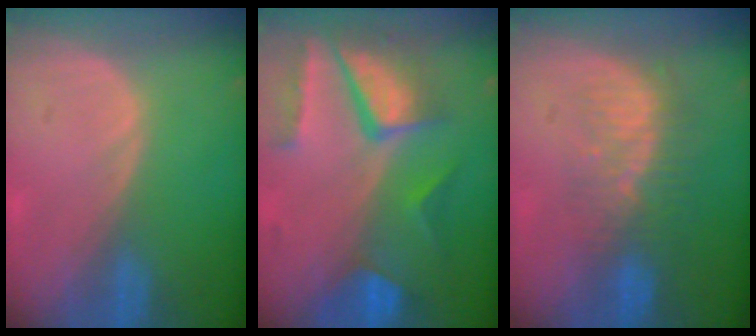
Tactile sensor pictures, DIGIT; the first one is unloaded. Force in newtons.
{"total": 10.3, "press": 8.8, "slide": 5.4}
{"total": 8.1, "press": 7.1, "slide": 3.9}